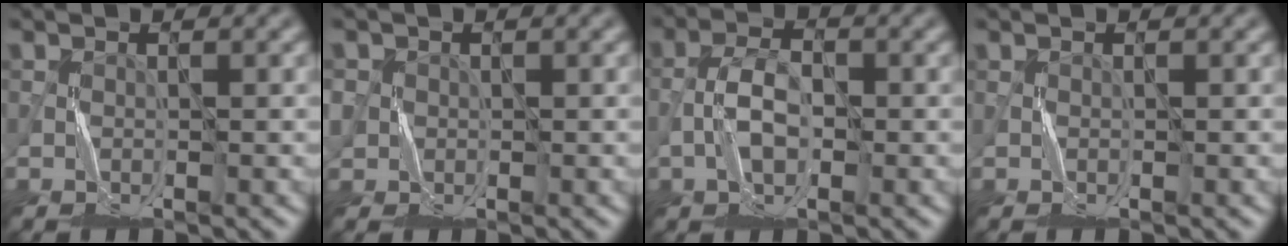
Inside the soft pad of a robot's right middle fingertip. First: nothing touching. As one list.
[{"total": 1.6, "force": [0.1, 1.6, -0.1], "torque": [-0.004, -0.002, 0.001]}, {"total": 3.0, "force": [-1.4, 1.5, 2.2], "torque": [-0.042, 0.008, -0.030]}, {"total": 0.0}]